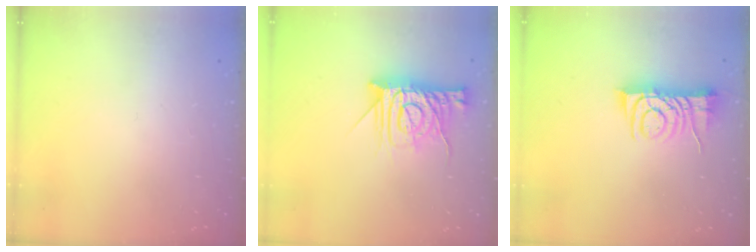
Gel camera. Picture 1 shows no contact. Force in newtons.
{"total": 14.3, "press": 14.3, "slide": 1.0}
{"total": 7.6, "press": 7.5, "slide": 1.0}